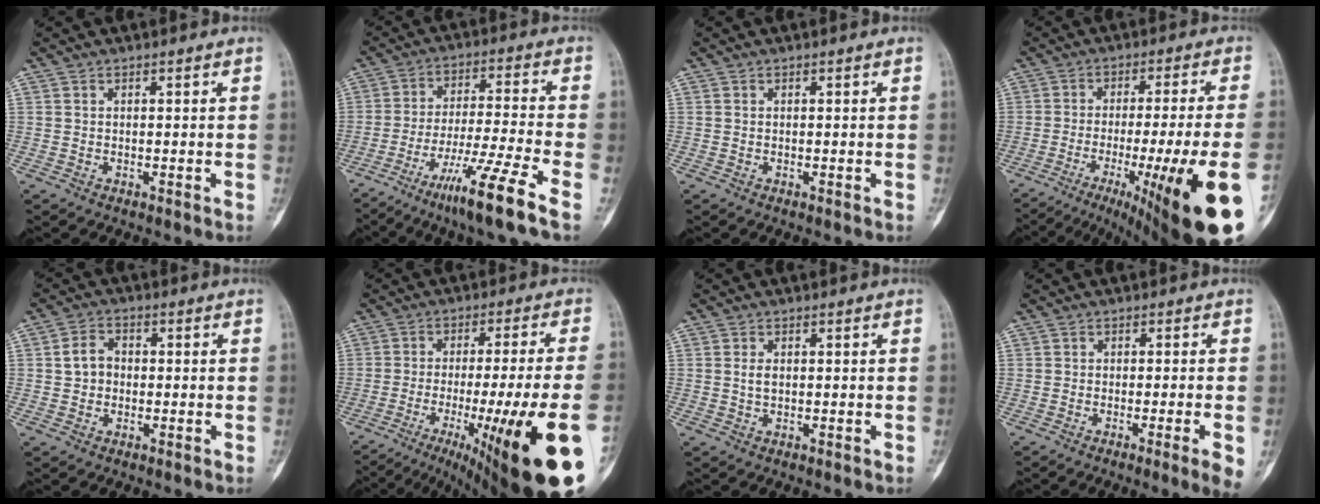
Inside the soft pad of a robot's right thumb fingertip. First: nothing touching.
{"total": 14.3, "force": [-8.3, -0.1, 11.6], "torque": [-0.228, 0.024, -0.146]}
{"total": 0.0}
{"total": 24.7, "force": [-10.1, 3.0, 22.3], "torque": [-0.262, 0.008, -0.143]}
{"total": 4.4, "force": [-0.1, 3.6, 2.4], "torque": [-0.034, 0.017, -0.006]}
{"total": 27.1, "force": [-10.3, 3.8, 24.7], "torque": [-0.300, 0.009, -0.145]}
{"total": 1.7, "force": [0.1, 1.1, 1.3], "torque": [-0.026, 0.001, 0.002]}
{"total": 4.7, "force": [-1.8, -0.3, 4.3], "torque": [-0.071, -0.007, -0.029]}